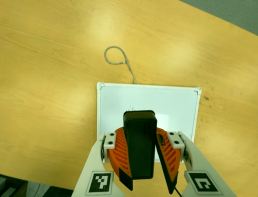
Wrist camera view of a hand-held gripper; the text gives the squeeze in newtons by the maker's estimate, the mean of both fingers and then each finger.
{"total": 11.4, "left": 10.7, "right": 12.1}